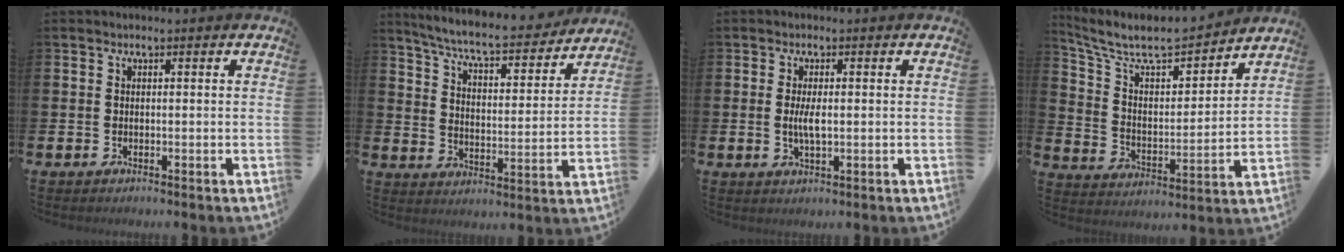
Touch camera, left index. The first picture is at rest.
{"total": 7.5, "force": [6.9, 0.8, 2.7], "torque": [-0.083, -0.048, 0.116]}
{"total": 2.8, "force": [0.1, 1.0, 2.6], "torque": [-0.048, 0.001, -0.001]}
{"total": 8.4, "force": [7.4, 2.4, 3.1], "torque": [-0.101, -0.050, 0.126]}